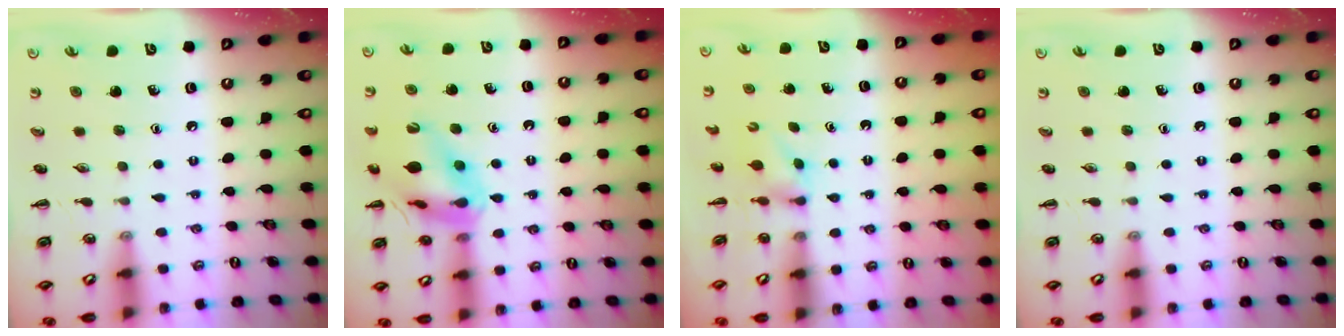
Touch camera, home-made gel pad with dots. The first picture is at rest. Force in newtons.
{"total": 16.3, "press": 16.3, "slide": 1.7}
{"total": 2.5, "press": 2.3, "slide": 0.9}
{"total": 0.0}